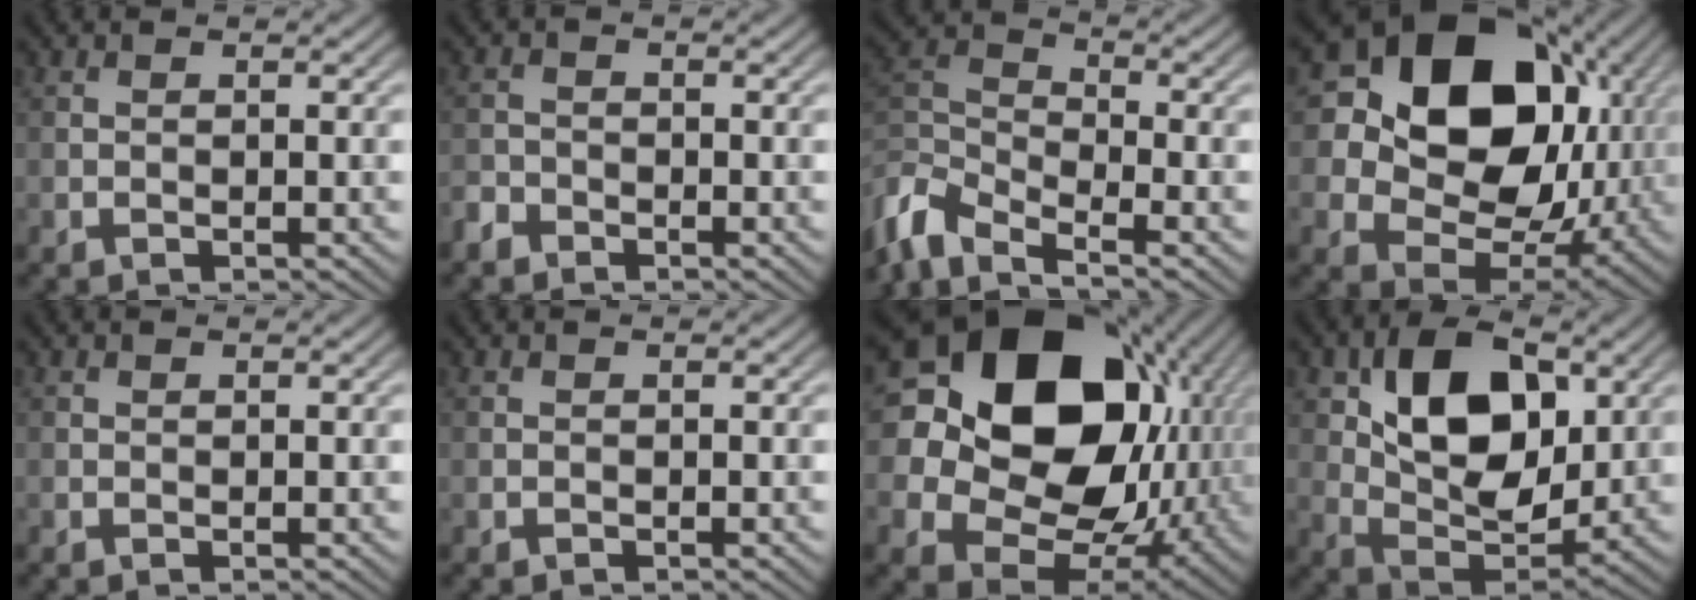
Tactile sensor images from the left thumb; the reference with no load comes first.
{"total": 1.9, "force": [-1.5, 1.0, 0.4], "torque": [-0.008, 0.000, -0.039]}
{"total": 7.1, "force": [-5.0, 2.4, 4.4], "torque": [-0.102, -0.008, -0.118]}
{"total": 18.5, "force": [5.2, 14.2, 10.7], "torque": [-0.225, 0.016, 0.117]}
{"total": 0.0}
{"total": 0.0}
{"total": 22.0, "force": [5.8, 17.2, 12.5], "torque": [-0.303, 0.001, 0.147]}
{"total": 12.5, "force": [3.7, 7.7, 9.2], "torque": [-0.161, 0.000, 0.062]}